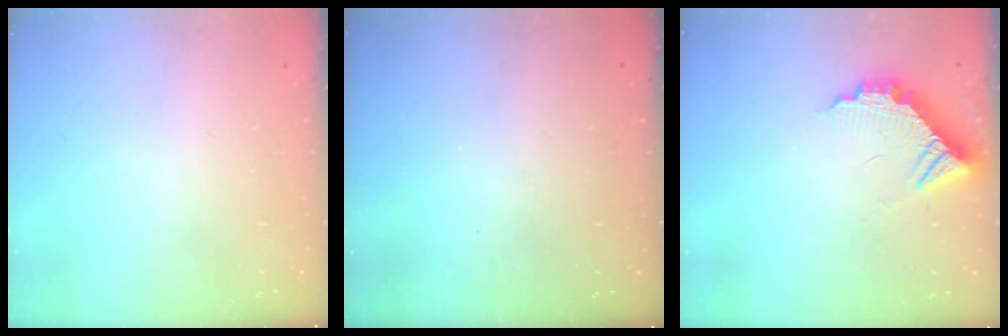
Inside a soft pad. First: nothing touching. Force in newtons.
{"total": 3.2, "press": 3.2, "slide": 0.2}
{"total": 10.3, "press": 10.3, "slide": 0.8}